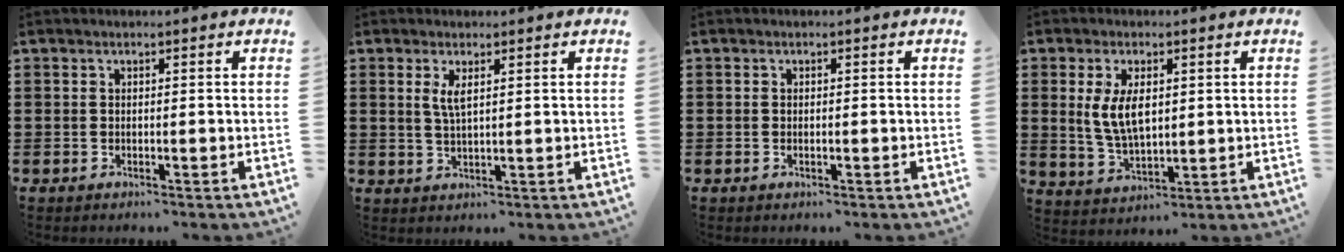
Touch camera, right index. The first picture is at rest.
{"total": 2.9, "force": [1.2, 0.8, 2.5], "torque": [-0.054, 0.004, 0.020]}
{"total": 0.5, "force": [-0.2, 0.1, 0.5], "torque": [-0.010, -0.003, -0.002]}
{"total": 6.9, "force": [1.3, 3.5, 5.9], "torque": [-0.127, 0.006, 0.020]}